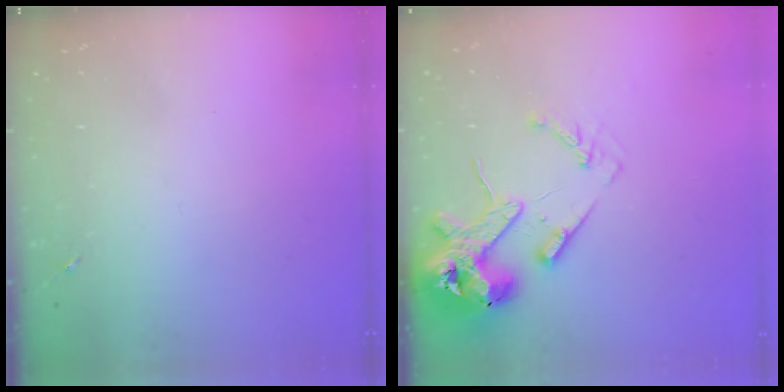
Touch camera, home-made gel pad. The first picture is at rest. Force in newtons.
{"total": 14.8, "press": 14.6, "slide": 2.1}